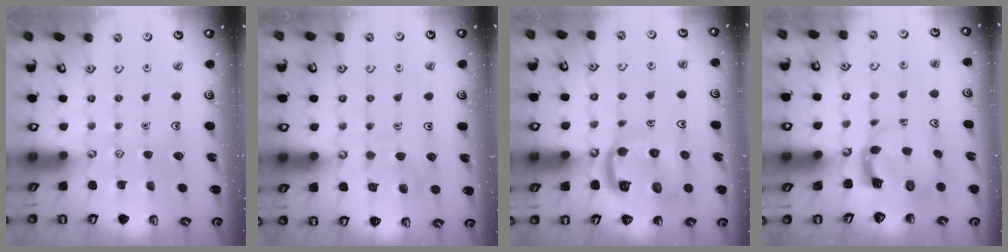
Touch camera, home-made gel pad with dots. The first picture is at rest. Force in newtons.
{"total": 7.7, "press": 7.6, "slide": 0.7}
{"total": 11.3, "press": 11.2, "slide": 1.3}
{"total": 4.0, "press": 3.9, "slide": 0.6}